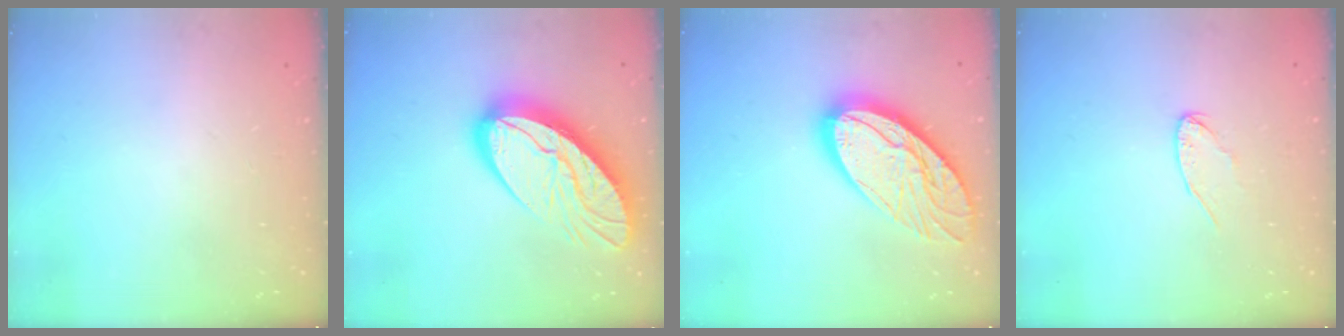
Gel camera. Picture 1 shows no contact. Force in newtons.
{"total": 20.9, "press": 20.8, "slide": 2.2}
{"total": 22.4, "press": 22.3, "slide": 2.1}
{"total": 5.2, "press": 5.2, "slide": 0.4}